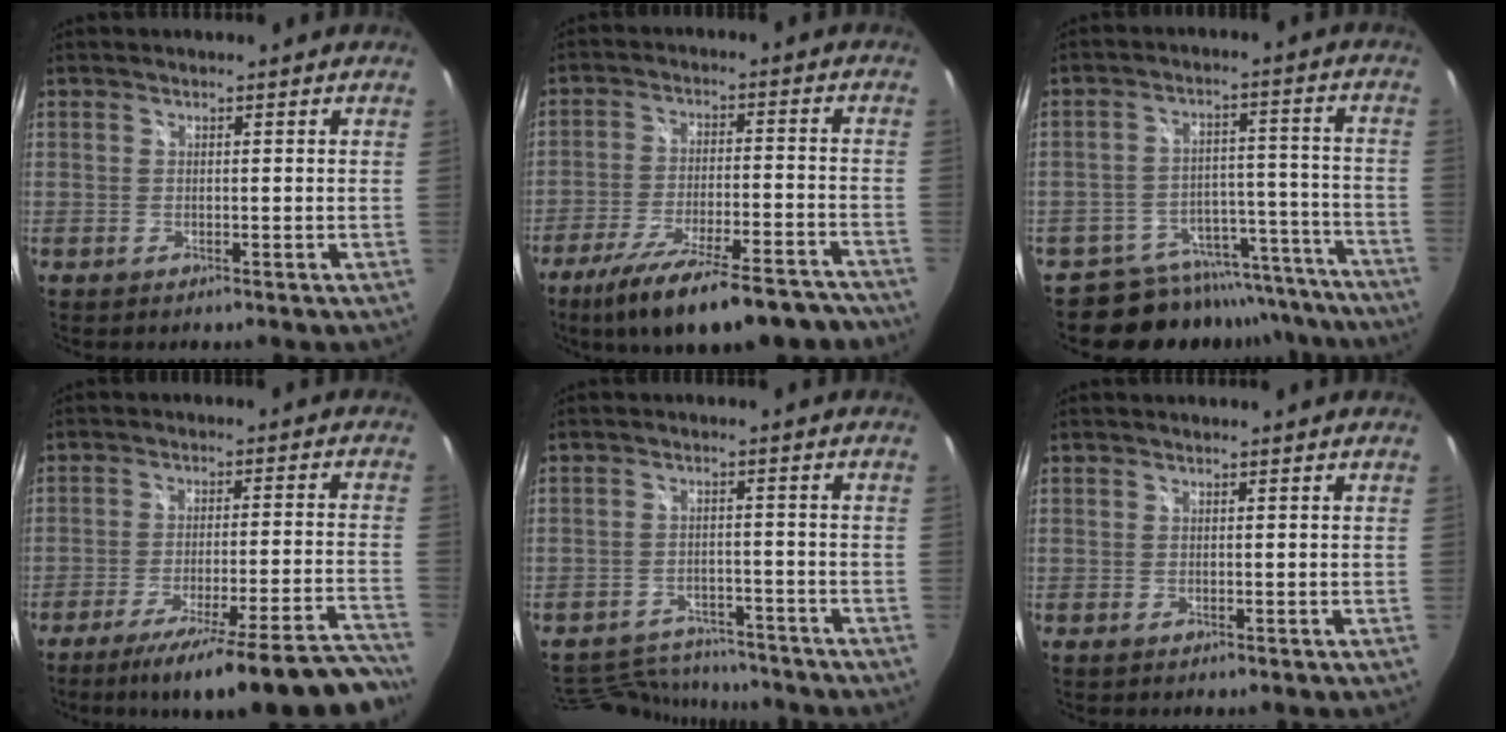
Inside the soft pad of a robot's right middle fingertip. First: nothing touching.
{"total": 21.2, "force": [-17.2, 5.1, 11.2], "torque": [-0.198, -0.036, -0.250]}
{"total": 16.7, "force": [-15.2, 6.5, 2.4], "torque": [-0.036, 0.053, -0.197]}
{"total": 23.9, "force": [-21.2, -0.1, 10.9], "torque": [-0.152, -0.044, -0.301]}
{"total": 13.1, "force": [-11.6, 4.8, 3.5], "torque": [-0.092, 0.019, -0.162]}
{"total": 0.0}